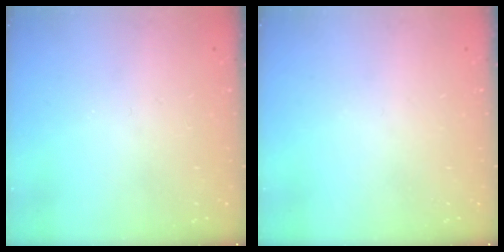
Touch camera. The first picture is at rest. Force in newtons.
{"total": 0.0}